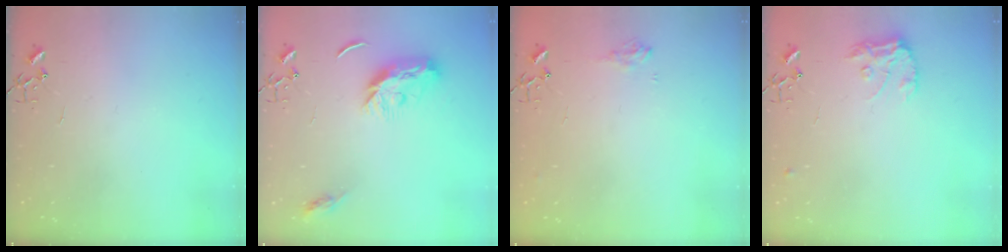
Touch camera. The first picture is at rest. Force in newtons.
{"total": 10.1, "press": 10.1, "slide": 0.2}
{"total": 7.6, "press": 7.6, "slide": 0.7}
{"total": 10.9, "press": 10.9, "slide": 0.6}